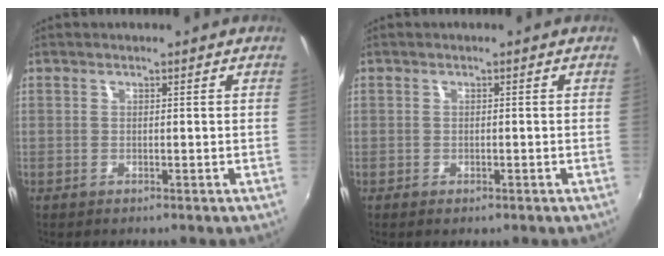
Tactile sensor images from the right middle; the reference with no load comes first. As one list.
[{"total": 1.0, "force": [-0.6, 0.7, 0.5], "torque": [-0.009, -0.003, -0.011]}]